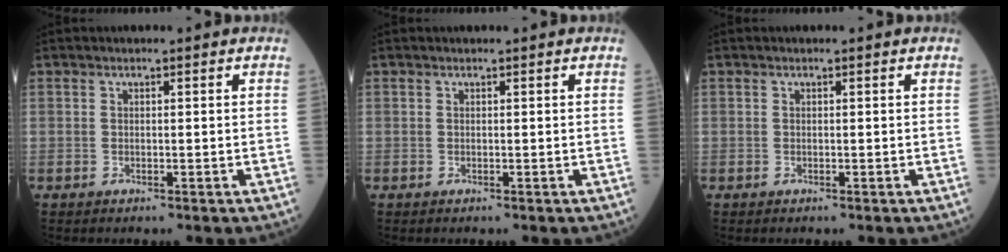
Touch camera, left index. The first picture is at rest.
{"total": 0.0}
{"total": 0.0}